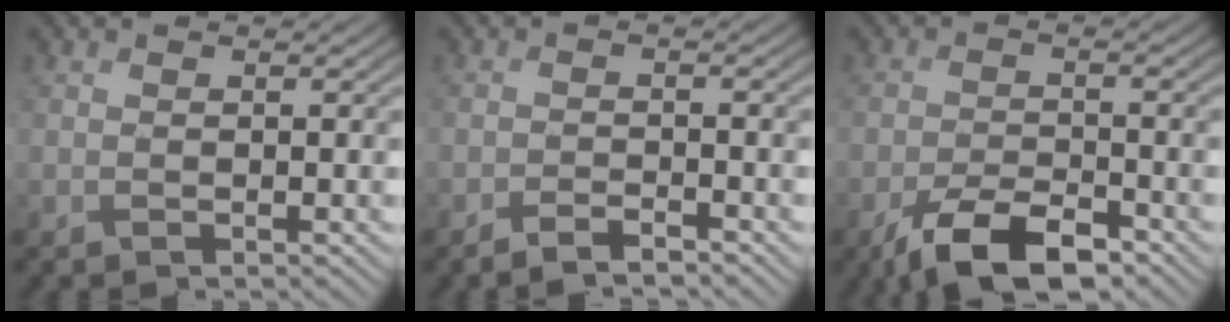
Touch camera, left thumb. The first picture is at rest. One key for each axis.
{"total": 2.4, "fx": -2.1, "fy": 0.7, "fz": 0.8, "tx": -0.010, "ty": 0.000, "tz": -0.043}
{"total": 7.1, "fx": -4.9, "fy": 3.0, "fz": 4.2, "tx": -0.070, "ty": -0.002, "tz": -0.089}